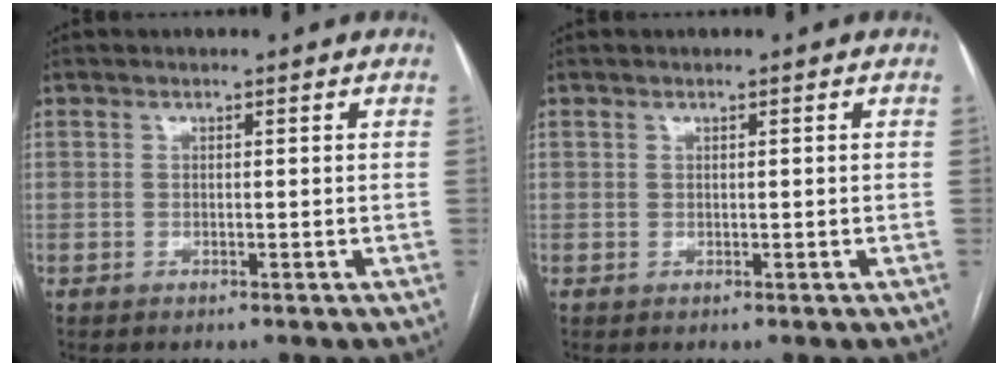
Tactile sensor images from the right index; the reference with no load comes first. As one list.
[{"total": 0.0}]